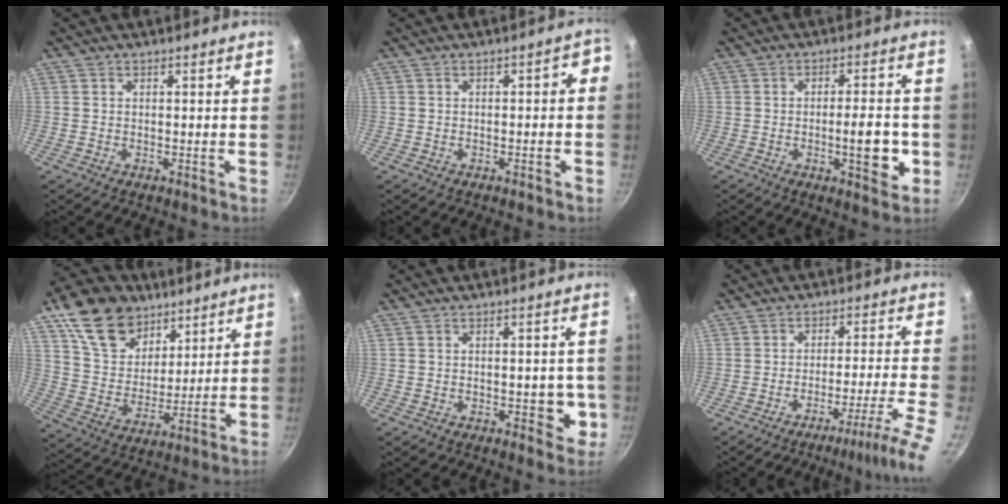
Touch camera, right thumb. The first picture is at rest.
{"total": 2.9, "force": [-0.8, 1.4, 2.4], "torque": [-0.017, 0.030, -0.005]}
{"total": 8.5, "force": [-1.9, 2.8, 7.8], "torque": [-0.096, 0.005, -0.027]}
{"total": 18.2, "force": [10.6, 12.0, 8.6], "torque": [-0.118, -0.044, 0.196]}
{"total": 4.9, "force": [-1.0, 2.8, 4.0], "torque": [-0.024, 0.001, -0.014]}
{"total": 10.5, "force": [-7.3, -1.5, 7.4], "torque": [-0.105, 0.039, -0.104]}